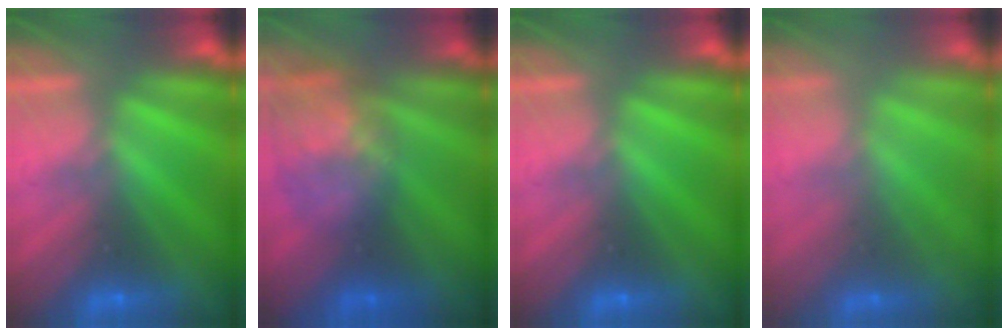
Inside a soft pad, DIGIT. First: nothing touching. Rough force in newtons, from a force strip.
{"total": 6.7}
{"total": 0.0}
{"total": 2.3}